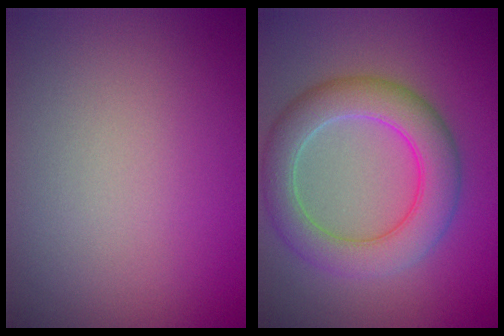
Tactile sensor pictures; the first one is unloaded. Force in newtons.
{"total": 5.8, "press": 5.8, "slide": 0.2}